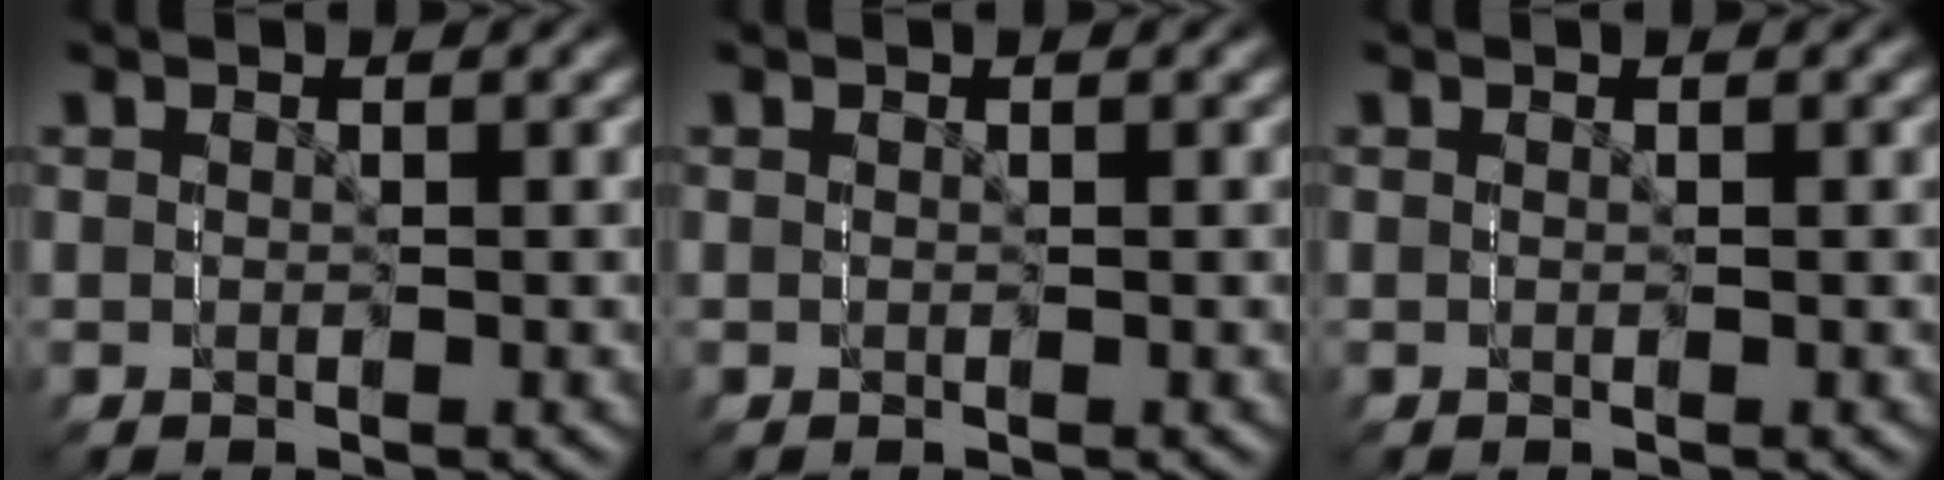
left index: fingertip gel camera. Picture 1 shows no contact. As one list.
[{"total": 0.0}, {"total": 0.0}]